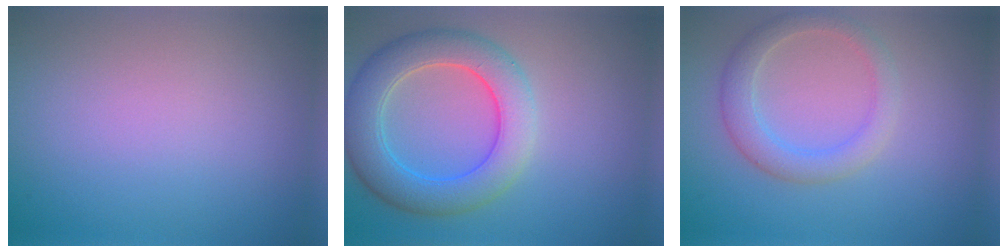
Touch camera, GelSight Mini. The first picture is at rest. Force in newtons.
{"total": 6.6, "press": 6.5, "slide": 0.5}
{"total": 3.2, "press": 3.2, "slide": 0.1}